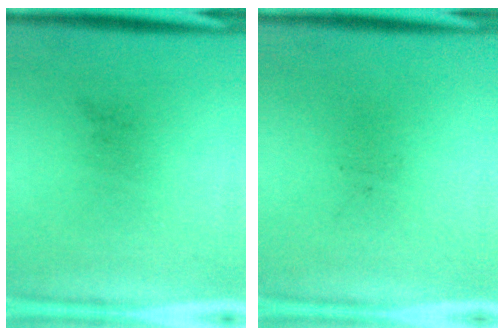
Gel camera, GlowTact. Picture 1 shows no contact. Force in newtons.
{"total": 0.0}